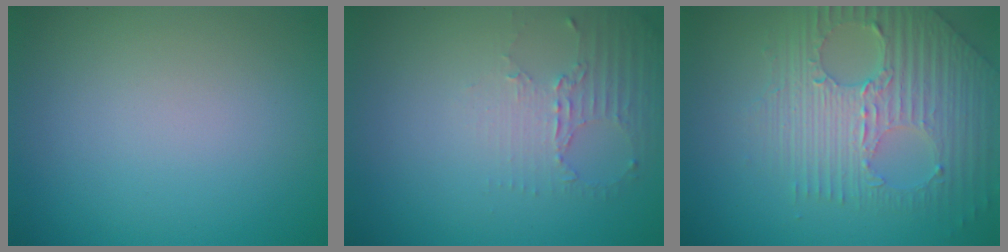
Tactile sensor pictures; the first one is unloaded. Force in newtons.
{"total": 2.2, "press": 1.7, "slide": 1.5}
{"total": 7.6, "press": 5.1, "slide": 5.6}